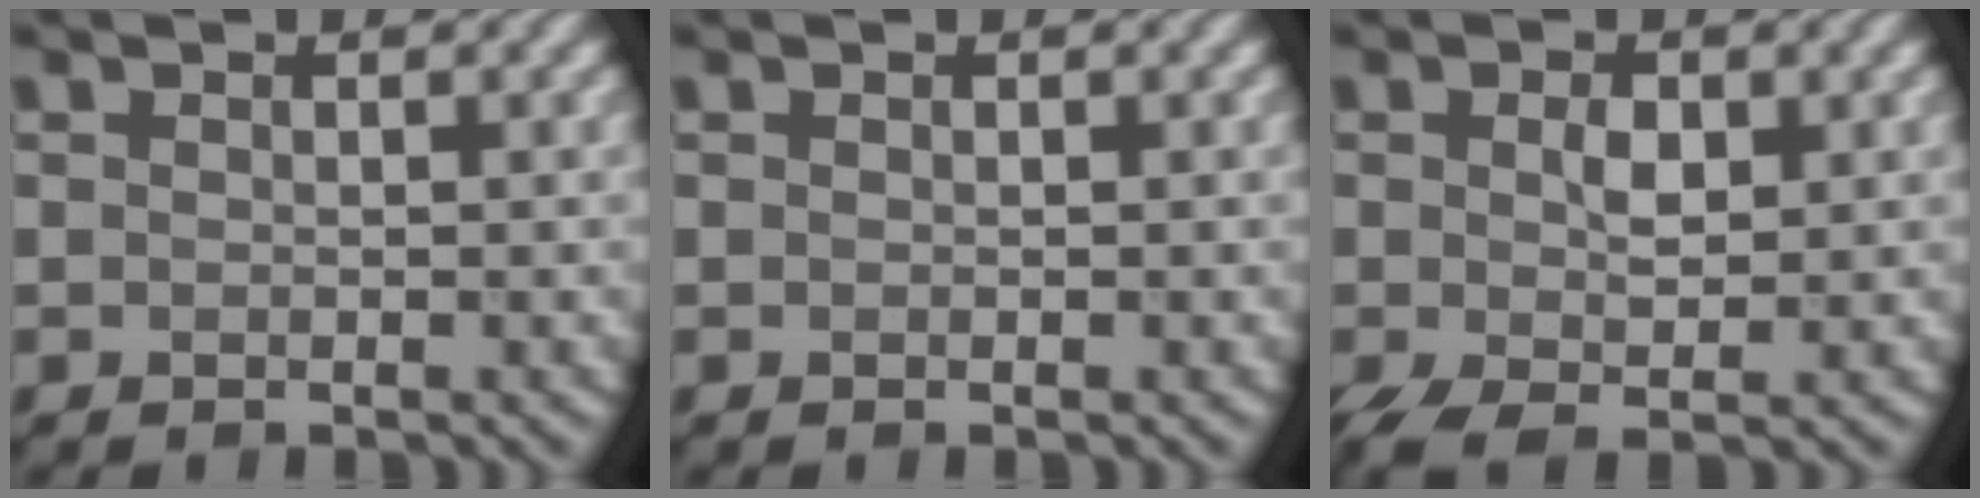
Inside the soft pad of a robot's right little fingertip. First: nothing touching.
{"total": 0.0}
{"total": 3.9, "force": [-0.3, 2.1, 3.3], "torque": [-0.072, -0.006, -0.004]}